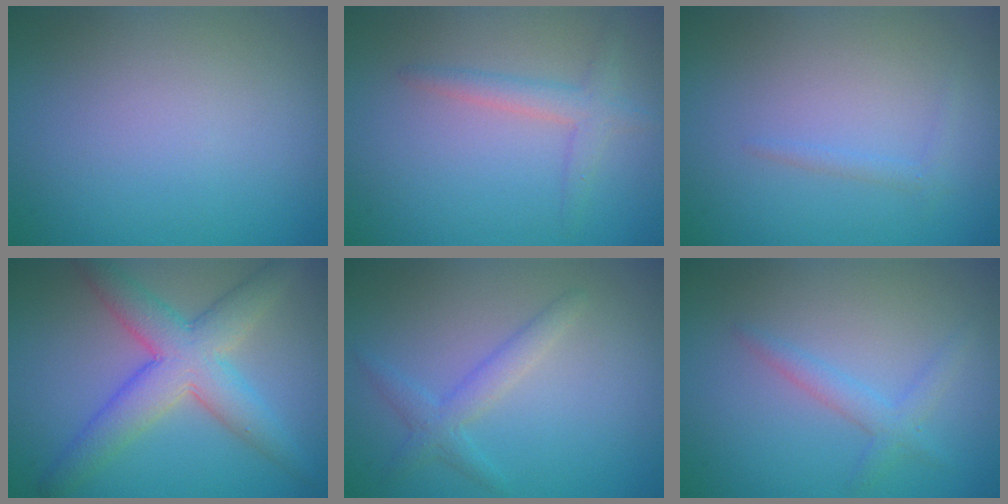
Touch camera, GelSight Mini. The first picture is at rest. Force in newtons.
{"total": 2.3, "press": 2.3, "slide": 0.1}
{"total": 0.9, "press": 0.9, "slide": 0.0}
{"total": 6.8, "press": 6.8, "slide": 0.2}
{"total": 2.3, "press": 2.3, "slide": 0.1}
{"total": 2.0, "press": 2.0, "slide": 0.2}